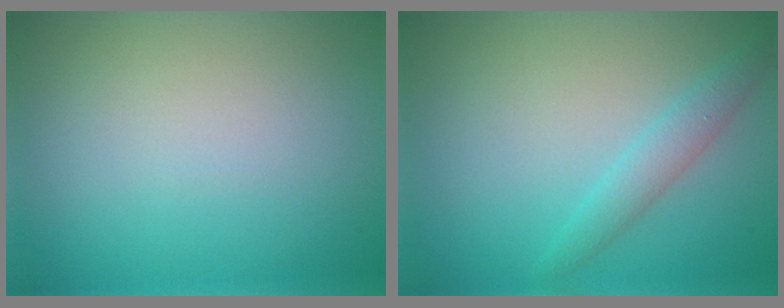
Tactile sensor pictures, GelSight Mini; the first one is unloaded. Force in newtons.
{"total": 2.1, "press": 2.1, "slide": 0.1}